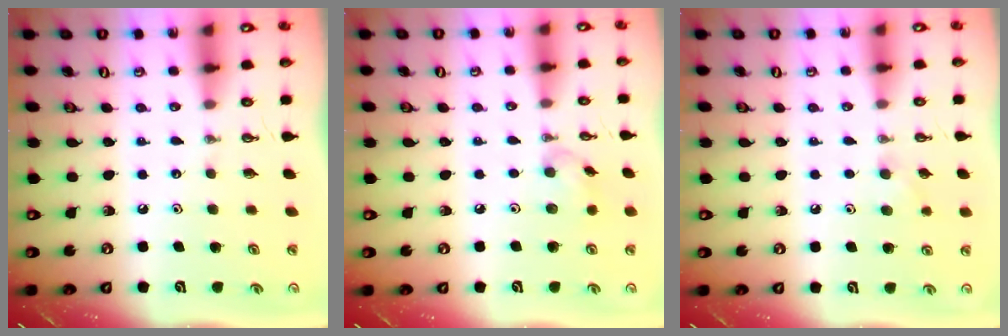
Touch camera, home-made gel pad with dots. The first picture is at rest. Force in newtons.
{"total": 6.3, "press": 6.2, "slide": 1.2}
{"total": 7.2, "press": 6.6, "slide": 3.0}